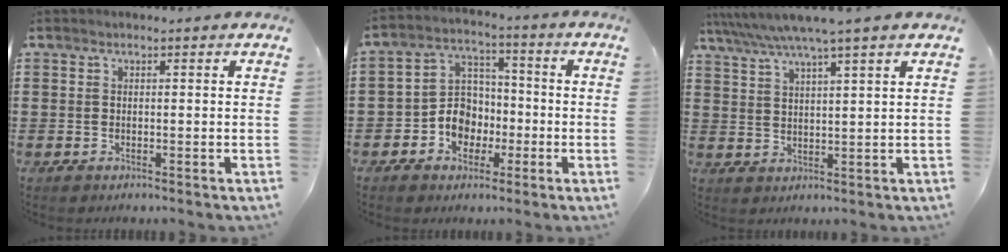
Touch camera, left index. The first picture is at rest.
{"total": 6.8, "force": [-2.1, 6.0, 2.3], "torque": [-0.069, 0.013, -0.043]}
{"total": 5.4, "force": [4.4, -0.6, 3.1], "torque": [-0.073, -0.020, 0.074]}